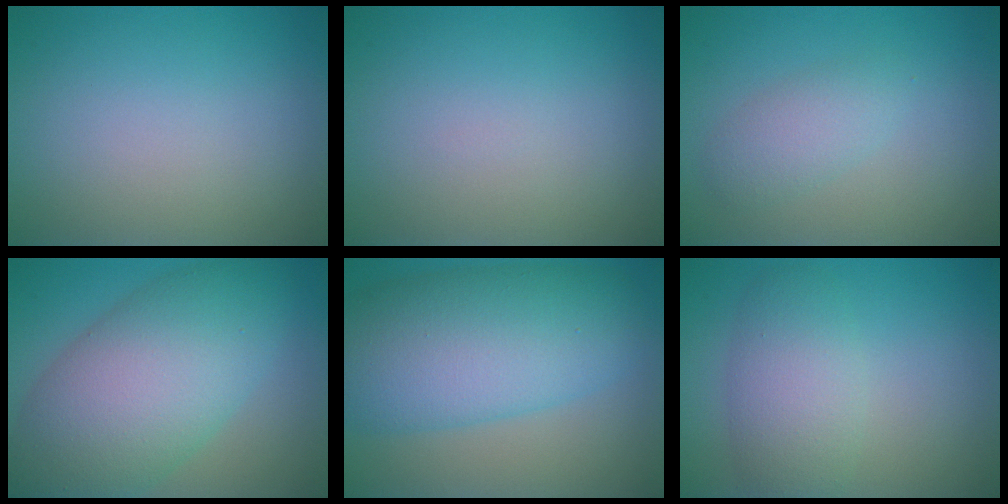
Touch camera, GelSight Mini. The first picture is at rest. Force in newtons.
{"total": 0.0}
{"total": 2.4, "press": 2.4, "slide": 0.2}
{"total": 10.7, "press": 10.7, "slide": 0.1}
{"total": 10.4, "press": 10.4, "slide": 0.2}
{"total": 4.4, "press": 4.4, "slide": 0.1}